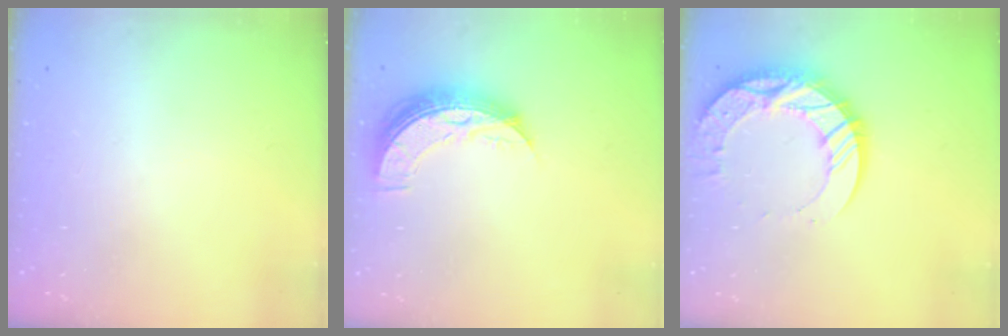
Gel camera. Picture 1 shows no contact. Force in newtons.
{"total": 9.8, "press": 9.8, "slide": 0.7}
{"total": 14.6, "press": 14.5, "slide": 1.1}